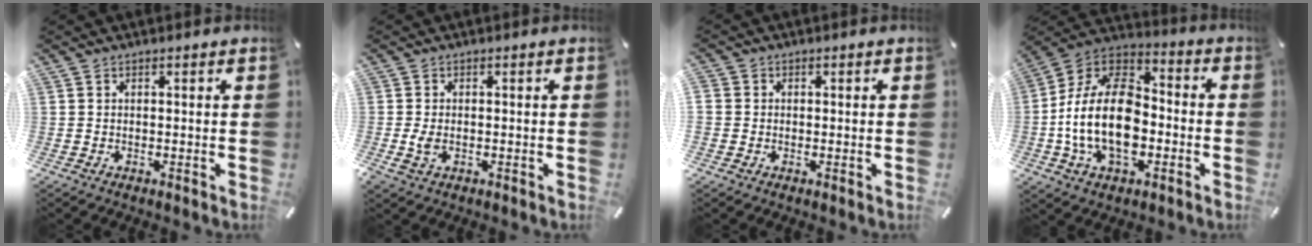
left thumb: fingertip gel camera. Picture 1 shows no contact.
{"total": 3.0, "force": [-0.7, 1.8, 2.3], "torque": [-0.054, -0.002, -0.013]}
{"total": 2.2, "force": [-0.3, 2.2, 0.2], "torque": [-0.001, 0.005, -0.007]}
{"total": 19.5, "force": [-5.1, 12.6, 14.0], "torque": [-0.297, 0.027, -0.094]}